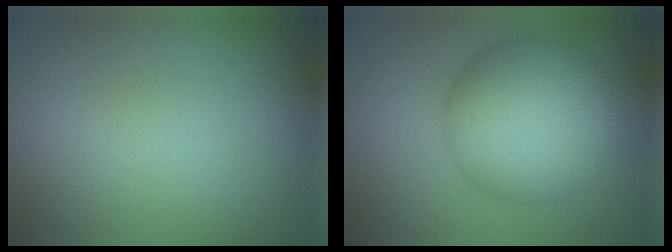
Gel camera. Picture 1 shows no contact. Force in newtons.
{"total": 10.6, "press": 10.6, "slide": 0.2}